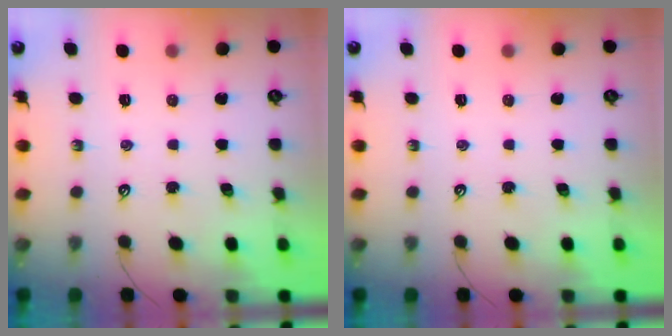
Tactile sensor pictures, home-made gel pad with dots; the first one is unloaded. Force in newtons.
{"total": 0.0}